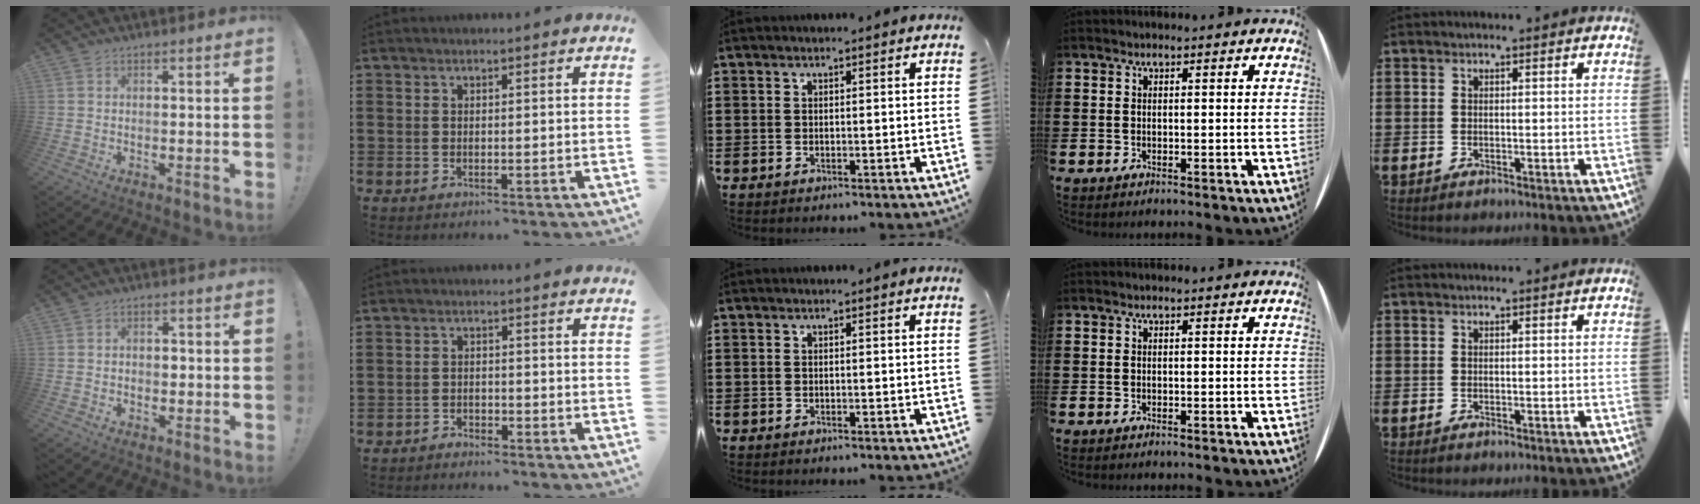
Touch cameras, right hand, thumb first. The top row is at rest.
{"thumb": {"total": 1.5, "force": [-0.5, 1.3, 0.6], "torque": [-0.016, 0.006, -0.009]}, "index": {"total": 1.6, "force": [-1.6, 0.2, 0.0], "torque": [-0.008, 0.001, -0.036]}}